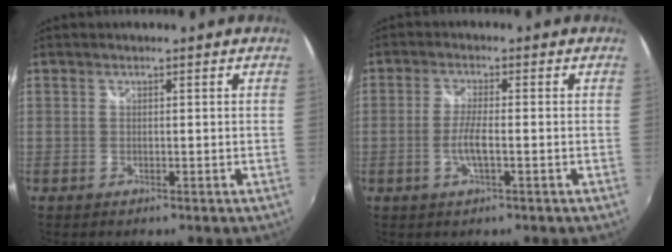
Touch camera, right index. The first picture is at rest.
{"total": 4.0, "force": [-1.2, 0.4, 3.7], "torque": [-0.077, -0.003, -0.025]}